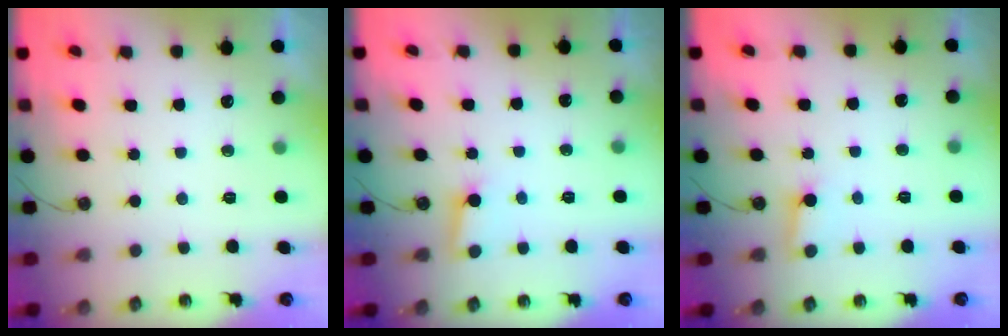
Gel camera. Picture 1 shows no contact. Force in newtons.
{"total": 3.0, "press": 2.9, "slide": 0.3}
{"total": 3.7, "press": 3.7, "slide": 0.3}